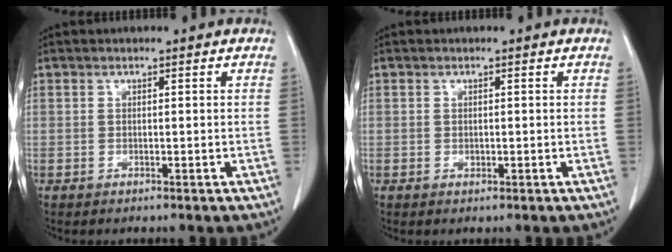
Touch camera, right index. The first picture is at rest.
{"total": 0.6, "force": [-0.1, 0.4, 0.4], "torque": [-0.010, -0.001, -0.001]}